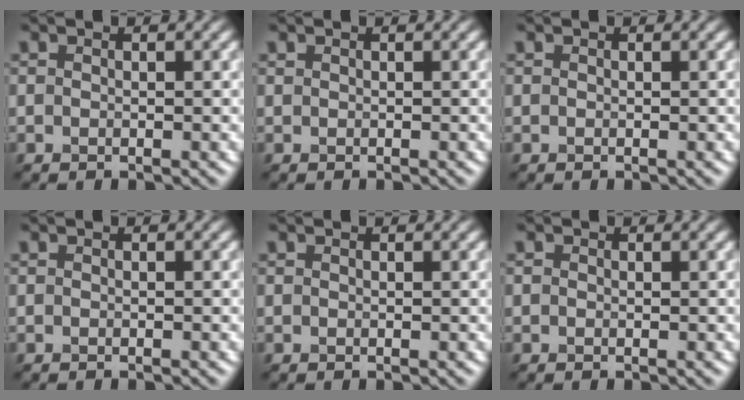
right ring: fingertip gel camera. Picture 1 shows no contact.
{"total": 0.8, "force": [-0.3, -0.5, -0.5], "torque": [-0.003, -0.008, 0.004]}
{"total": 0.0}
{"total": 0.0}
{"total": 0.0}
{"total": 0.0}